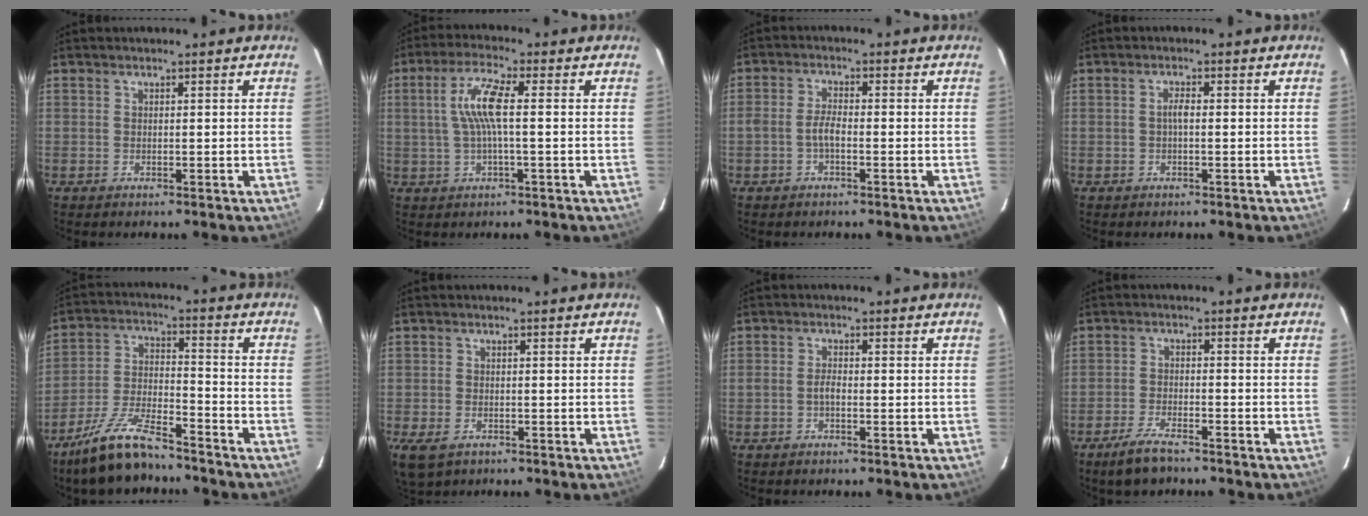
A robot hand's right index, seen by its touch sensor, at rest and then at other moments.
{"total": 7.1, "force": [0.2, 1.0, 7.0], "torque": [-0.139, 0.007, 0.008]}
{"total": 2.9, "force": [-1.3, 1.0, 2.4], "torque": [-0.056, 0.008, -0.027]}
{"total": 1.5, "force": [-0.2, 0.4, 1.4], "torque": [-0.027, 0.006, -0.006]}
{"total": 13.1, "force": [-10.8, 3.1, 6.9], "torque": [-0.151, -0.006, -0.197]}
{"total": 6.3, "force": [-3.5, 3.9, 3.6], "torque": [-0.086, -0.021, -0.062]}
{"total": 1.7, "force": [-0.8, 0.8, 1.3], "torque": [-0.032, 0.006, -0.018]}
{"total": 6.2, "force": [-4.8, 1.7, 3.5], "torque": [-0.091, -0.007, -0.089]}